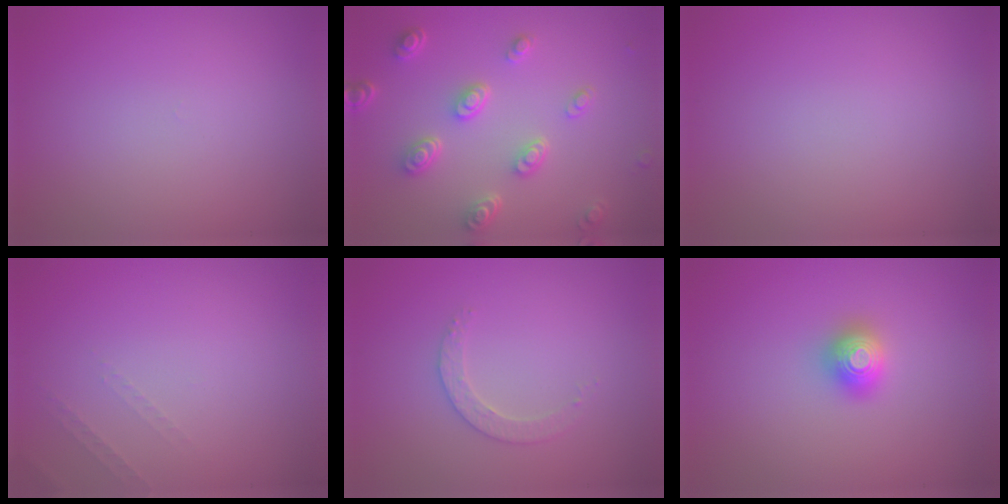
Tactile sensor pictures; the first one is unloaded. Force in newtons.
{"total": 4.5, "press": 3.5, "slide": 2.9}
{"total": 0.0}
{"total": 0.9, "press": 0.9, "slide": 0.3}
{"total": 1.9, "press": 1.8, "slide": 0.6}
{"total": 2.0, "press": 2.0, "slide": 0.1}